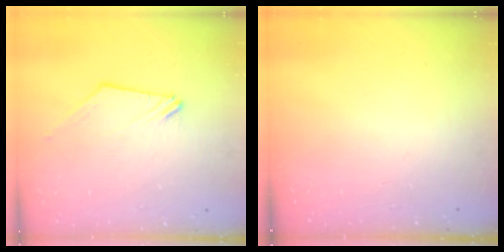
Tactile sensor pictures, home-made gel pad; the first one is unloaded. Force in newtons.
{"total": 0.0}